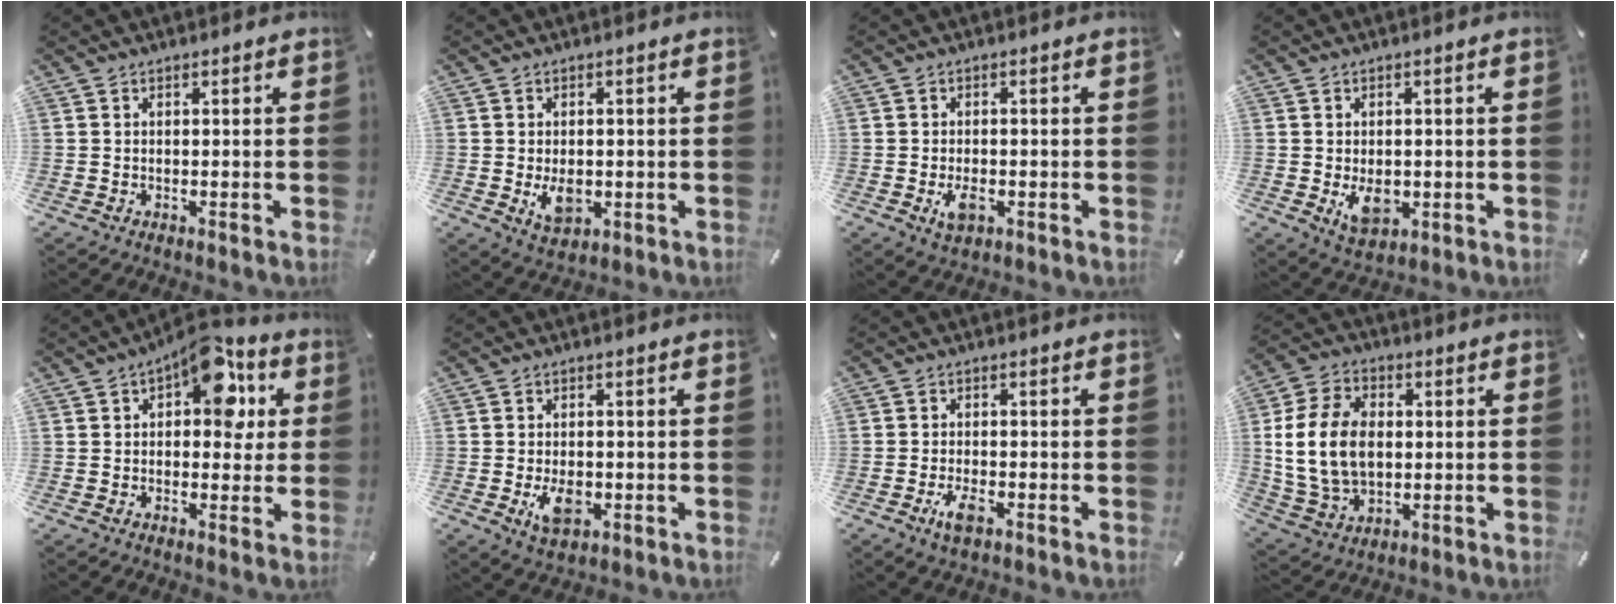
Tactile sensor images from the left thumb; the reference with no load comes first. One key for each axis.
{"total": 5.5, "fx": -0.6, "fy": 3.7, "fz": 4.0, "tx": -0.075, "ty": -0.008, "tz": -0.013}
{"total": 3.9, "fx": -1.2, "fy": 2.2, "fz": 3.0, "tx": -0.056, "ty": -0.001, "tz": -0.024}
{"total": 6.1, "fx": -0.8, "fy": 4.3, "fz": 4.2, "tx": -0.066, "ty": -0.010, "tz": -0.016}
{"total": 12.5, "fx": 5.2, "fy": 7.2, "fz": 8.8, "tx": -0.106, "ty": -0.021, "tz": 0.086}
{"total": 6.1, "fx": -1.3, "fy": 3.8, "fz": 4.5, "tx": -0.080, "ty": -0.005, "tz": -0.025}
{"total": 4.2, "fx": -2.0, "fy": 1.7, "fz": 3.3, "tx": -0.072, "ty": 0.003, "tz": -0.039}
{"total": 14.9, "fx": 0.6, "fy": 11.2, "fz": 9.8, "tx": -0.220, "ty": 0.011, "tz": 0.009}